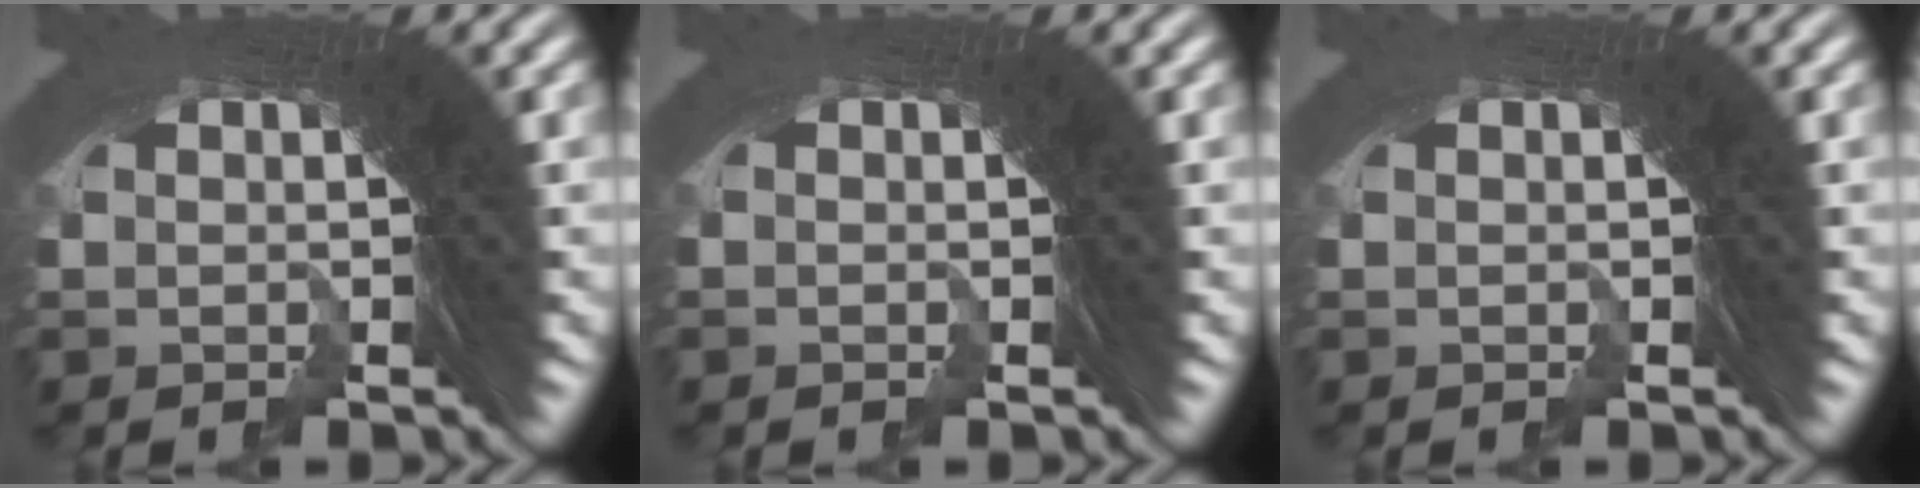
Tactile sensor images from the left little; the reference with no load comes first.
{"total": 0.0}
{"total": 0.0}